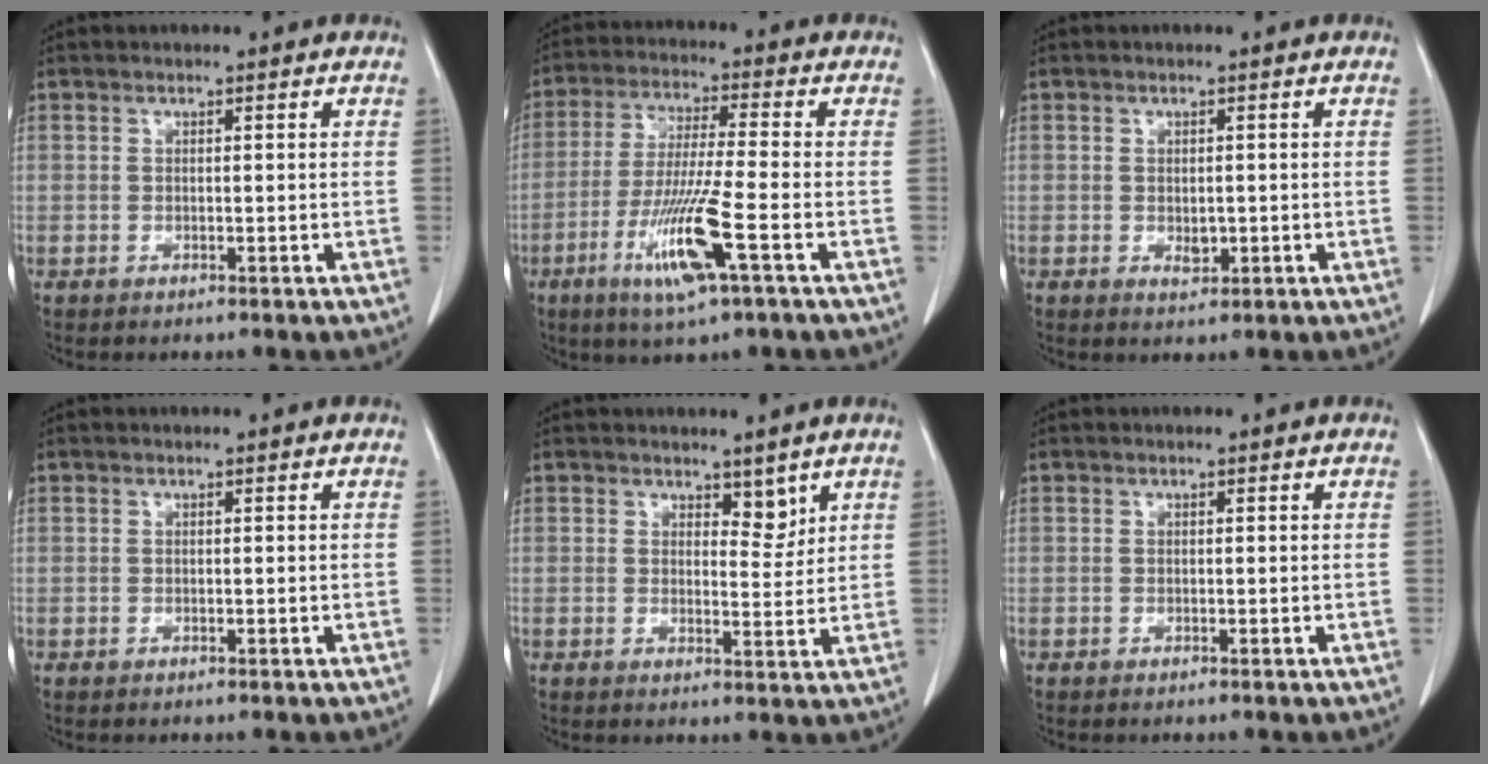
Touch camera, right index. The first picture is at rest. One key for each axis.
{"total": 11.6, "fx": -4.7, "fy": 0.0, "fz": 10.6, "tx": -0.212, "ty": -0.023, "tz": -0.090}
{"total": 1.8, "fx": -0.3, "fy": 1.1, "fz": 1.4, "tx": -0.022, "ty": -0.003, "tz": 0.001}
{"total": 0.0}
{"total": 3.0, "fx": 2.2, "fy": 1.4, "fz": 1.6, "tx": -0.016, "ty": -0.010, "tz": 0.036}
{"total": 0.0}